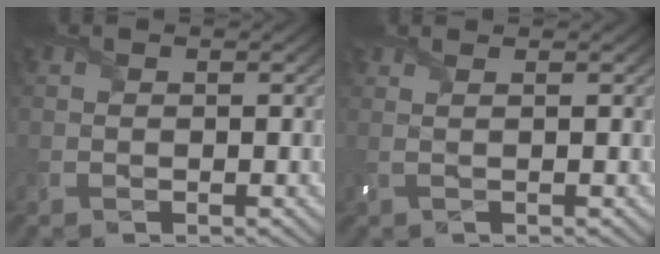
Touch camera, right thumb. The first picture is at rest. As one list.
[{"total": 1.7, "force": [0.6, 0.2, 1.5], "torque": [-0.033, 0.002, 0.005]}]